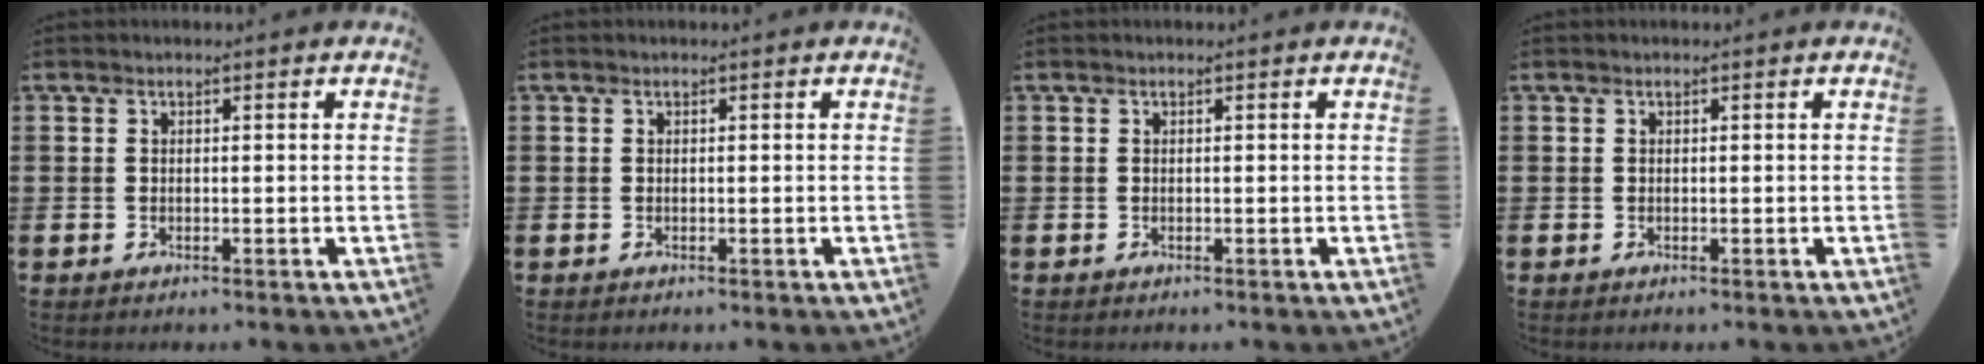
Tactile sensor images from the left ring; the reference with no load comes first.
{"total": 0.0}
{"total": 0.0}
{"total": 0.0}